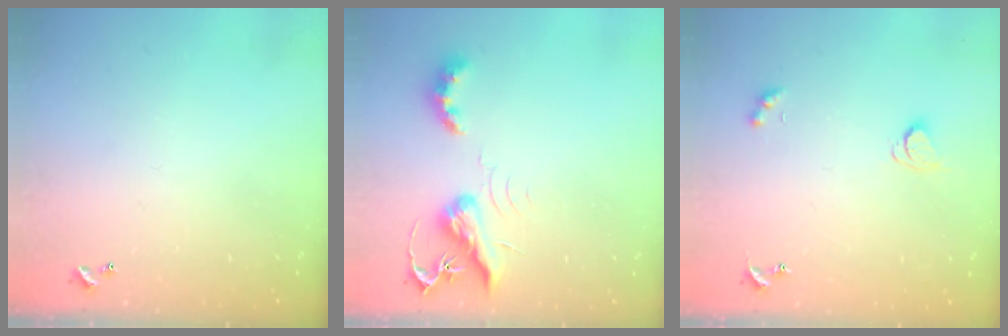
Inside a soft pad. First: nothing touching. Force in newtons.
{"total": 6.6, "press": 6.6, "slide": 0.3}
{"total": 2.4, "press": 2.3, "slide": 0.6}